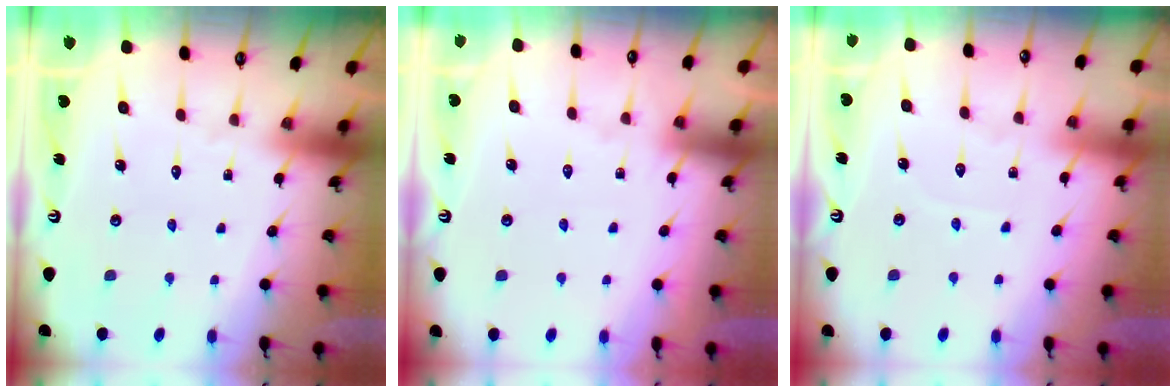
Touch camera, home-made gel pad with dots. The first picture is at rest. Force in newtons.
{"total": 3.3, "press": 3.3, "slide": 0.5}
{"total": 2.5, "press": 2.5, "slide": 0.3}